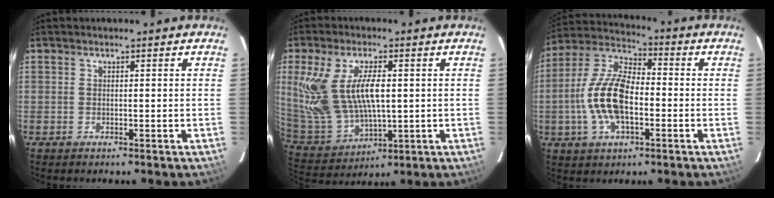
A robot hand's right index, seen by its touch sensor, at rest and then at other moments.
{"total": 16.1, "force": [3.0, 8.2, 13.6], "torque": [-0.277, -0.005, 0.079]}
{"total": 14.3, "force": [-2.8, 6.9, 12.2], "torque": [-0.257, 0.009, -0.056]}